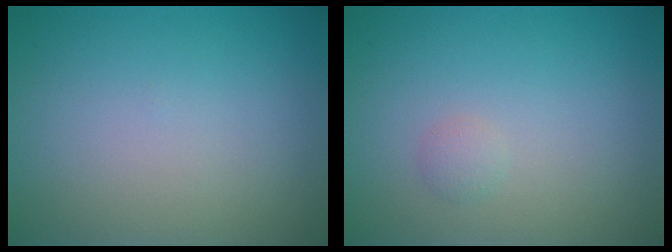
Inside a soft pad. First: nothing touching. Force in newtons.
{"total": 0.7, "press": 0.7, "slide": 0.0}